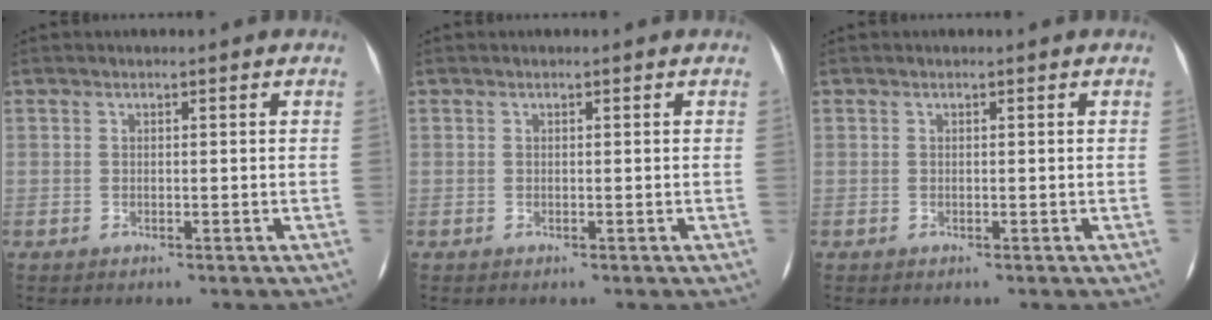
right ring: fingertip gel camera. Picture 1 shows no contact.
{"total": 0.0}
{"total": 0.0}